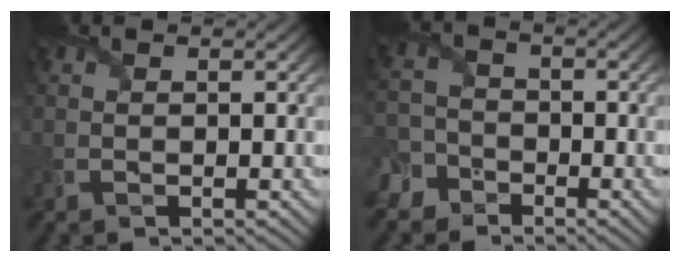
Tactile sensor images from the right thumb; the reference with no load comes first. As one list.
[{"total": 5.2, "force": [-3.5, 3.7, 1.1], "torque": [-0.018, -0.008, -0.082]}]